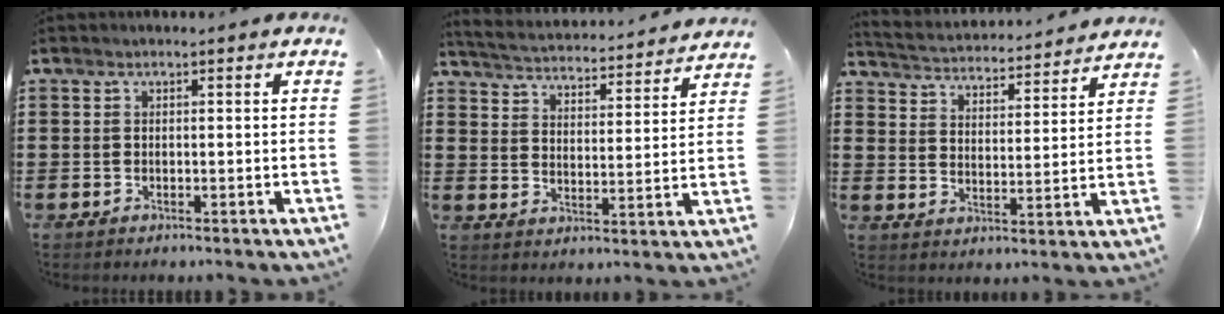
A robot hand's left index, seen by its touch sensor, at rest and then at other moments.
{"total": 3.4, "force": [3.4, -0.3, -0.1], "torque": [-0.020, -0.033, 0.051]}
{"total": 3.4, "force": [3.4, -0.2, -0.2], "torque": [-0.020, -0.031, 0.052]}